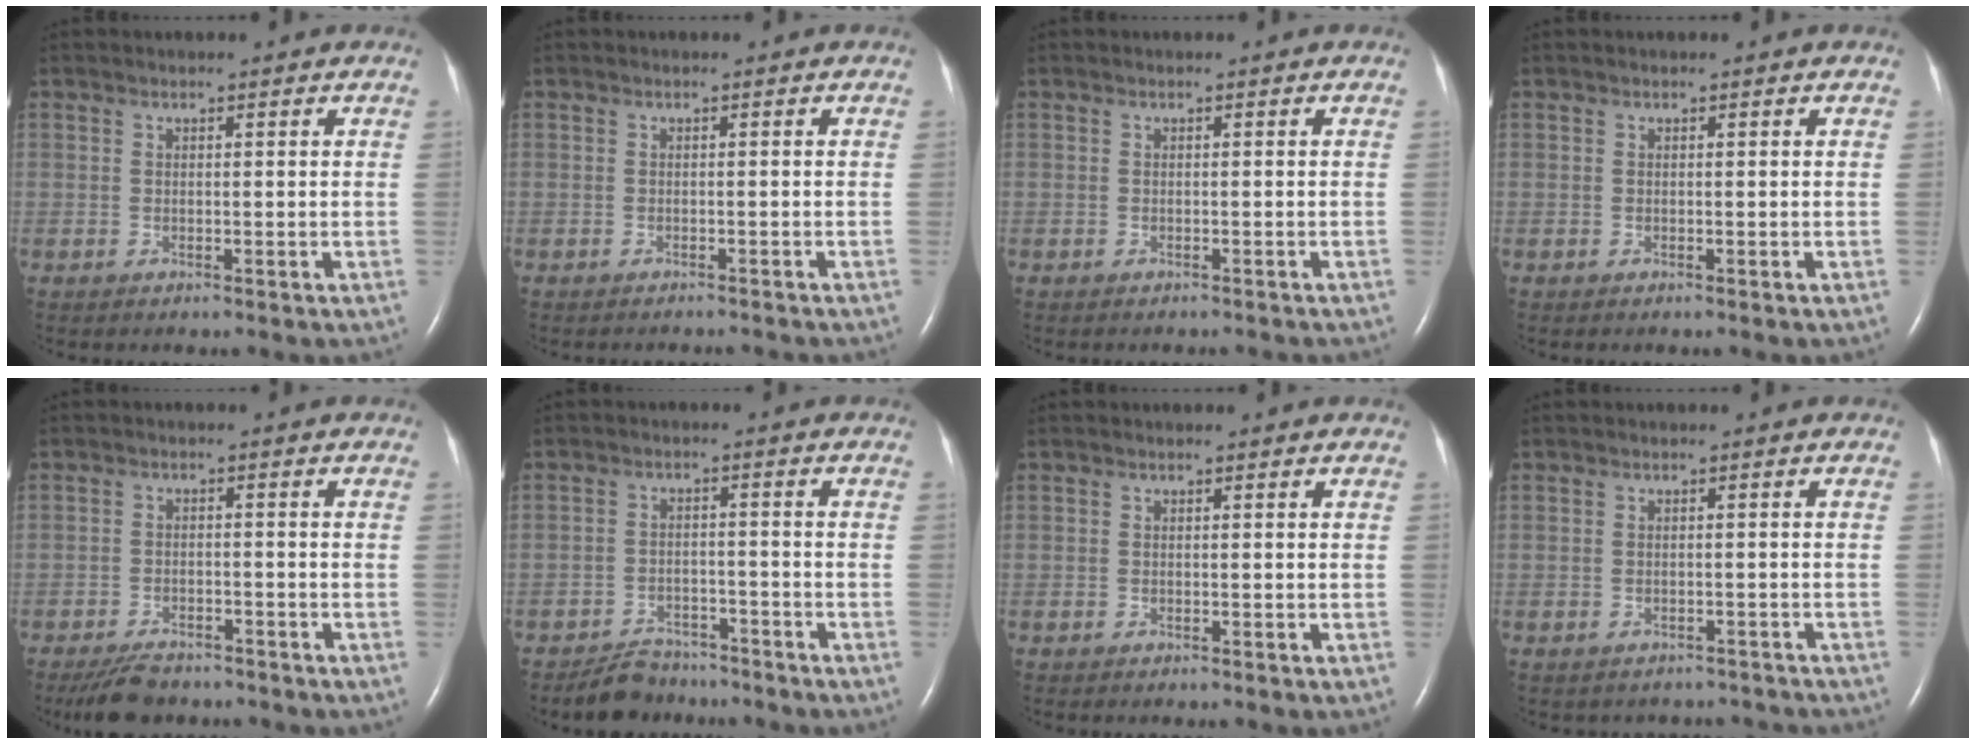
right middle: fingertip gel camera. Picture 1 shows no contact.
{"total": 3.2, "force": [-3.1, 0.5, 0.7], "torque": [-0.007, -0.006, -0.035]}
{"total": 2.4, "force": [-2.2, 0.5, 0.7], "torque": [-0.013, -0.003, -0.025]}
{"total": 0.0}
{"total": 6.0, "force": [-5.2, 2.1, 2.2], "torque": [-0.043, -0.011, -0.085]}
{"total": 5.0, "force": [-4.4, 2.2, 0.4], "torque": [-0.014, -0.001, -0.074]}
{"total": 0.0}
{"total": 5.0, "force": [-4.6, 2.2, 0.2], "torque": [-0.002, 0.010, -0.043]}